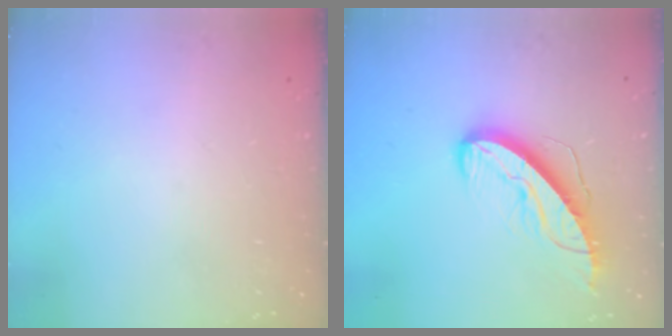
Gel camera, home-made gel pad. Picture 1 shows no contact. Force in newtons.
{"total": 11.3, "press": 11.2, "slide": 0.8}